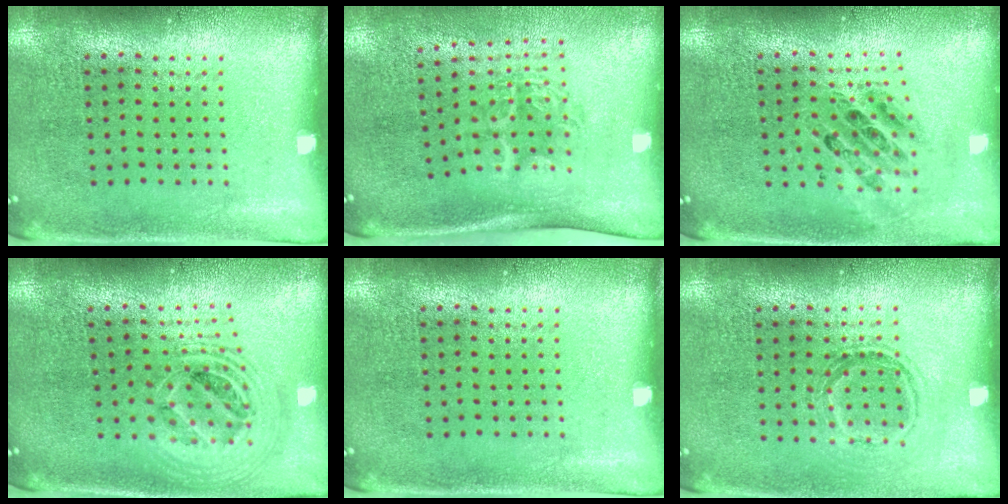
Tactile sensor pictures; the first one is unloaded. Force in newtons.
{"total": 1.9, "press": 1.3, "slide": 1.5}
{"total": 0.7, "press": 0.7, "slide": 0.1}
{"total": 2.2, "press": 1.8, "slide": 1.3}
{"total": 0.0}
{"total": 1.2, "press": 1.1, "slide": 0.6}